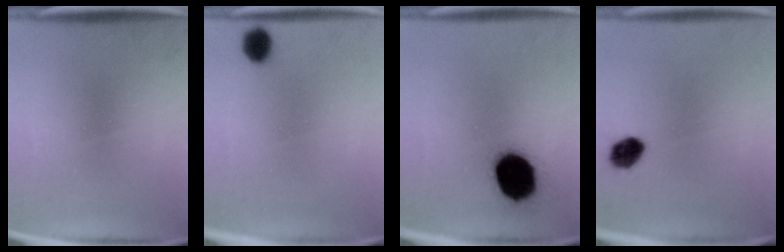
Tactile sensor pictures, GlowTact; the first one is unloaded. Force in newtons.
{"total": 2.3}
{"total": 16.9}
{"total": 5.5}